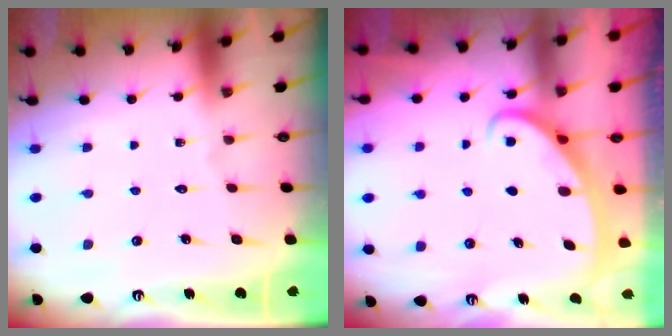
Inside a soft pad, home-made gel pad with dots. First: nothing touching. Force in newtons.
{"total": 2.6, "press": 2.6, "slide": 0.4}